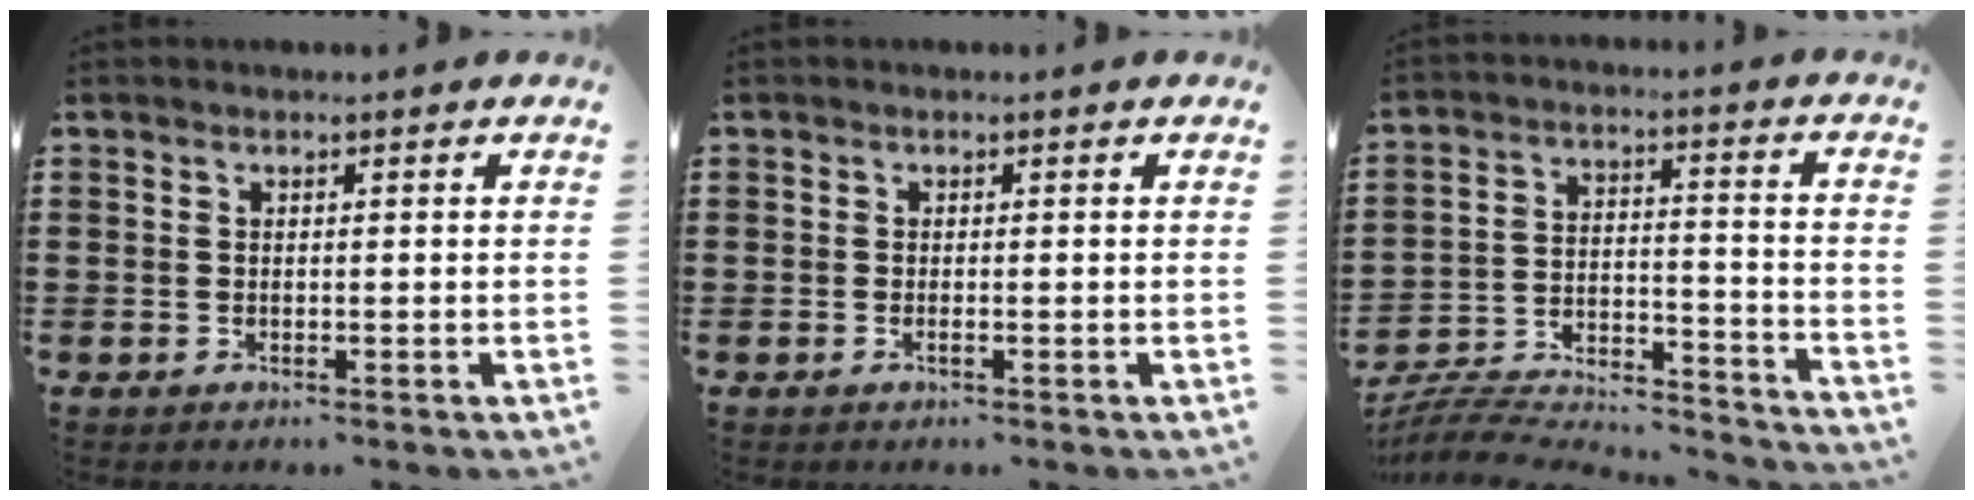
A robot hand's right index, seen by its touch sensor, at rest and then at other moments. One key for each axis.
{"total": 0.5, "fx": -0.2, "fy": 0.0, "fz": 0.5, "tx": -0.009, "ty": -0.003, "tz": -0.004}
{"total": 6.3, "fx": -6.0, "fy": 1.1, "fz": 1.3, "tx": -0.030, "ty": -0.003, "tz": -0.123}